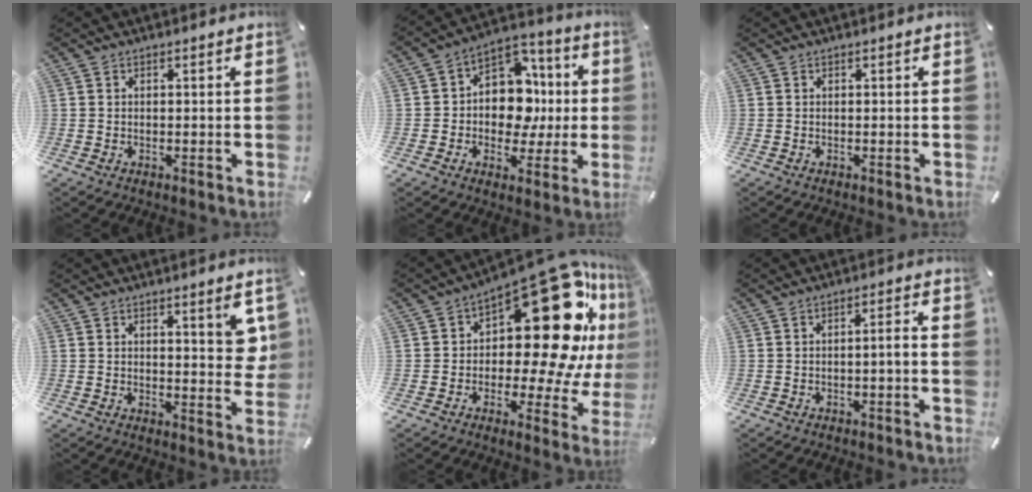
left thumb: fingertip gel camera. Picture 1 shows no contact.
{"total": 13.5, "force": [-0.5, 11.2, 7.5], "torque": [-0.105, -0.004, -0.003]}
{"total": 0.0}
{"total": 6.4, "force": [3.4, 2.2, 4.9], "torque": [-0.057, -0.024, 0.053]}
{"total": 28.1, "force": [9.6, 13.5, 22.6], "torque": [-0.293, -0.091, 0.173]}
{"total": 2.7, "force": [-1.2, 0.4, 2.5], "torque": [-0.042, 0.004, -0.022]}